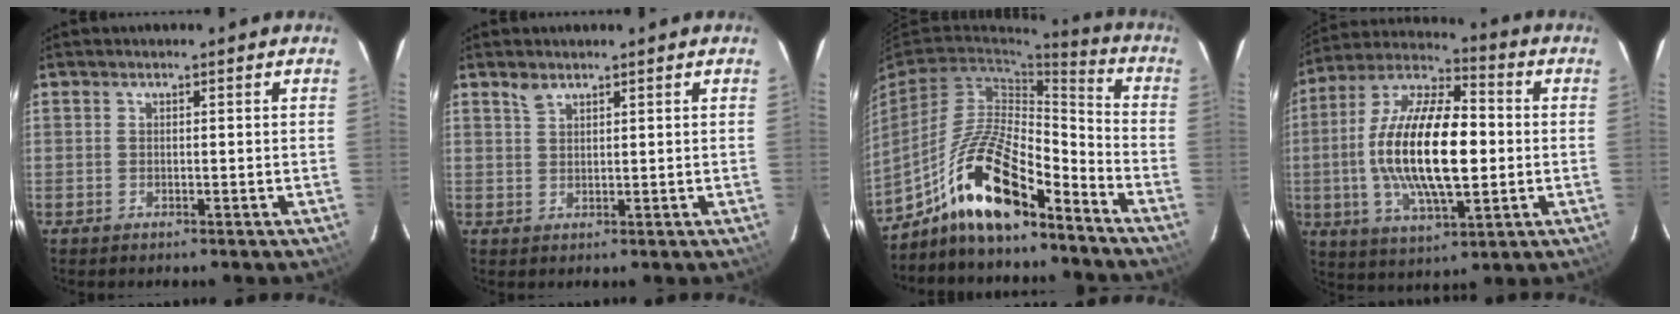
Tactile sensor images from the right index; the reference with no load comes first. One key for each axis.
{"total": 2.1, "fx": 1.6, "fy": 1.0, "fz": 1.0, "tx": -0.015, "ty": 0.004, "tz": 0.033}
{"total": 16.0, "fx": -11.2, "fy": 4.6, "fz": 10.5, "tx": -0.203, "ty": 0.007, "tz": -0.206}
{"total": 21.0, "fx": -1.1, "fy": 8.2, "fz": 19.3, "tx": -0.372, "ty": 0.005, "tz": -0.025}